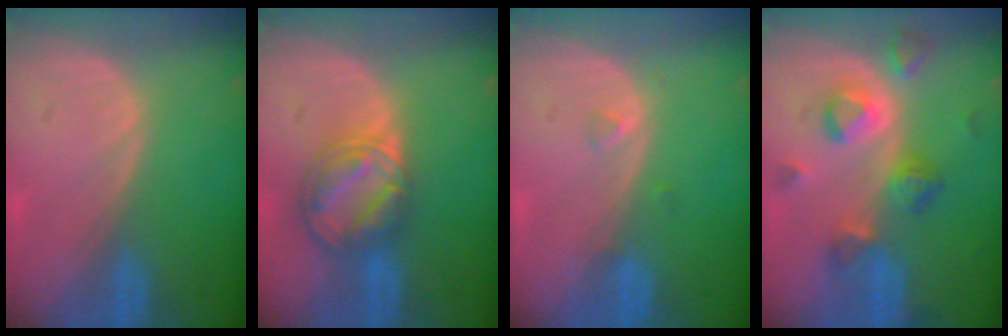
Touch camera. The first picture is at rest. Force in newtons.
{"total": 8.1, "press": 6.9, "slide": 4.2}
{"total": 1.0, "press": 1.0, "slide": 0.2}
{"total": 7.5, "press": 7.4, "slide": 1.4}